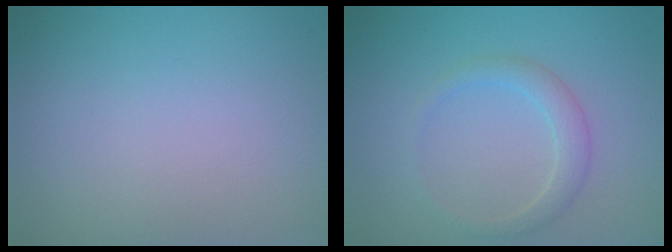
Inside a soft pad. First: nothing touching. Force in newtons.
{"total": 1.9, "press": 1.9, "slide": 0.1}